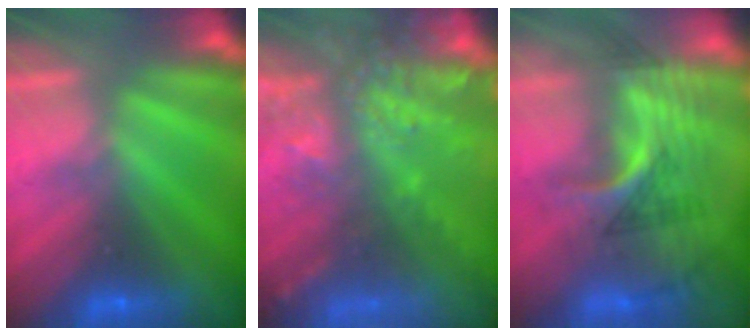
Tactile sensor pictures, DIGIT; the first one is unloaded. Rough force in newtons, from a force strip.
{"total": 8.3}
{"total": 2.8}